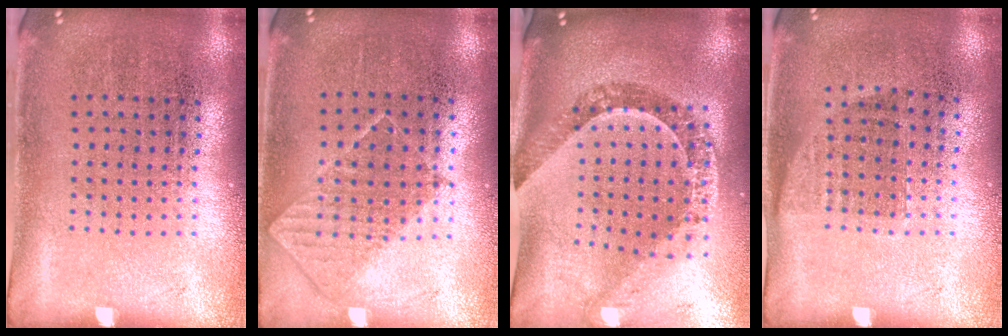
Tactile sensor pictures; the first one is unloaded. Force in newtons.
{"total": 0.8, "press": 0.7, "slide": 0.3}
{"total": 1.4, "press": 1.3, "slide": 0.6}
{"total": 0.8, "press": 0.7, "slide": 0.5}